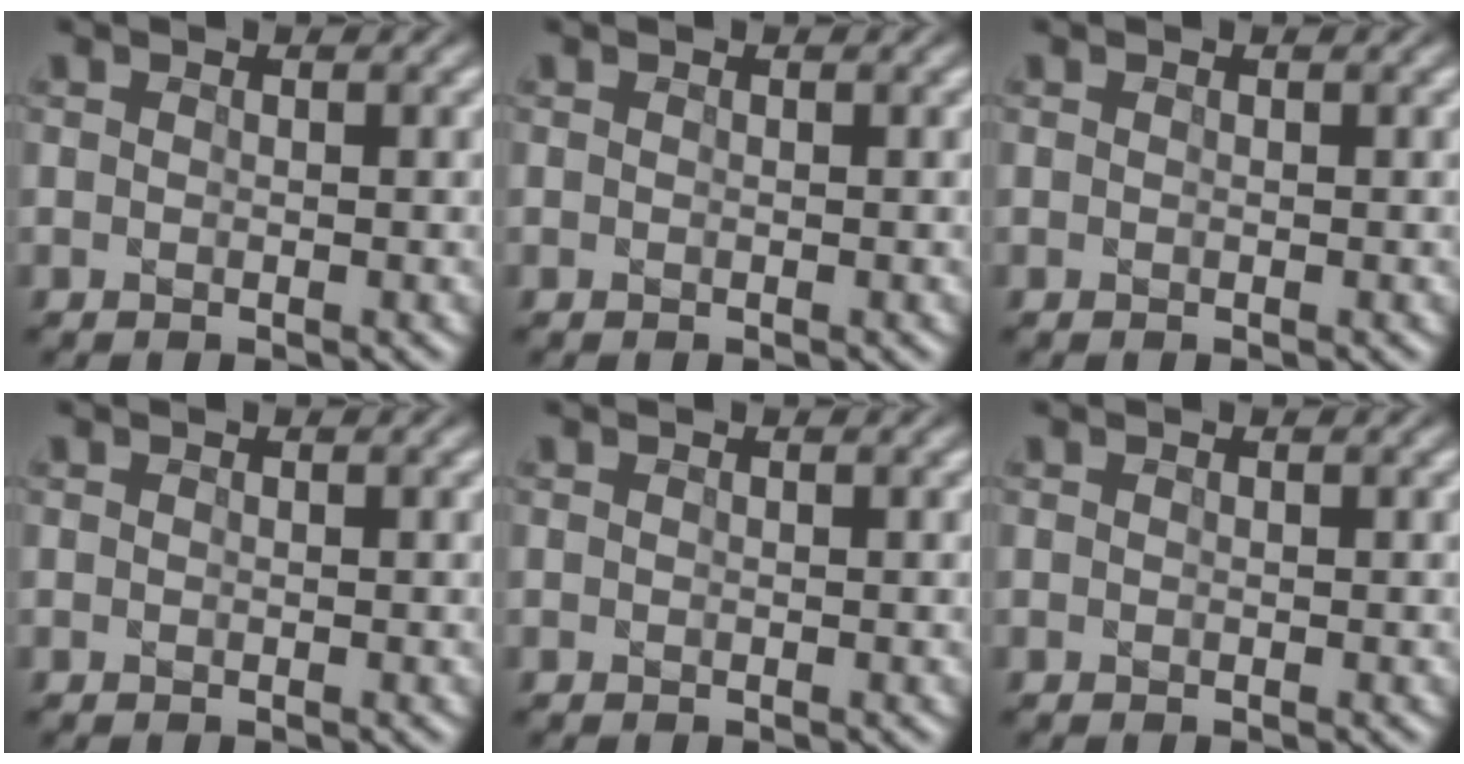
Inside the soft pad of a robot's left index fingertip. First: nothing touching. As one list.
[{"total": 0.0}, {"total": 0.0}, {"total": 0.0}, {"total": 0.0}, {"total": 0.0}]